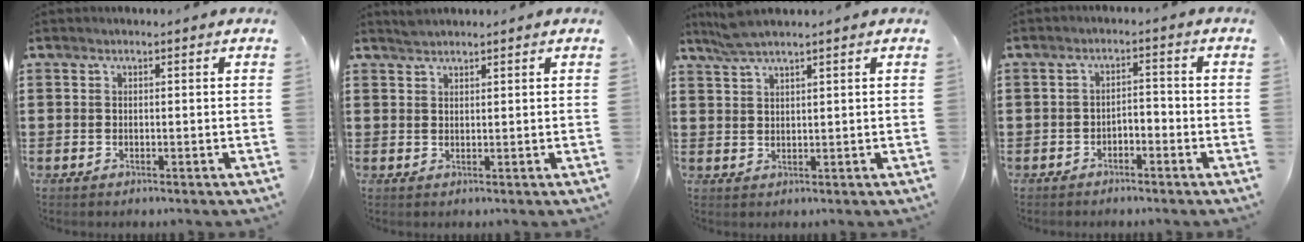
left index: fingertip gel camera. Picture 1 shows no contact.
{"total": 1.4, "force": [1.4, 0.2, 0.3], "torque": [-0.008, 0.000, 0.026]}
{"total": 3.1, "force": [2.6, 0.1, 1.8], "torque": [-0.042, 0.000, 0.047]}
{"total": 2.3, "force": [-2.2, 0.6, 0.5], "torque": [-0.018, 0.004, -0.049]}